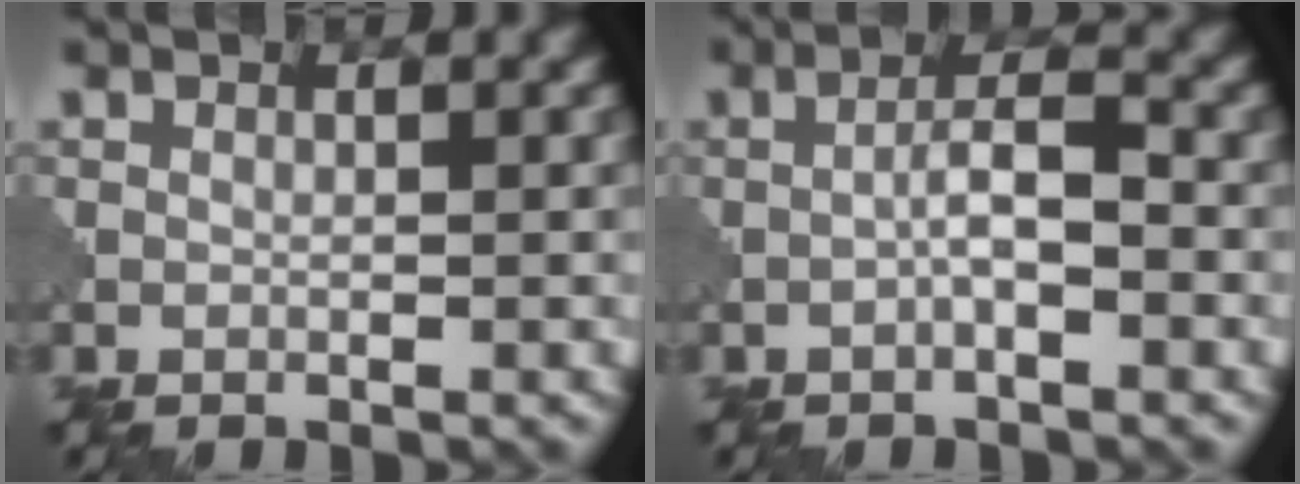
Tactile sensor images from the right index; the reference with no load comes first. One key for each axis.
{"total": 2.9, "fx": -0.8, "fy": 0.6, "fz": 2.7, "tx": -0.049, "ty": 0.010, "tz": -0.019}